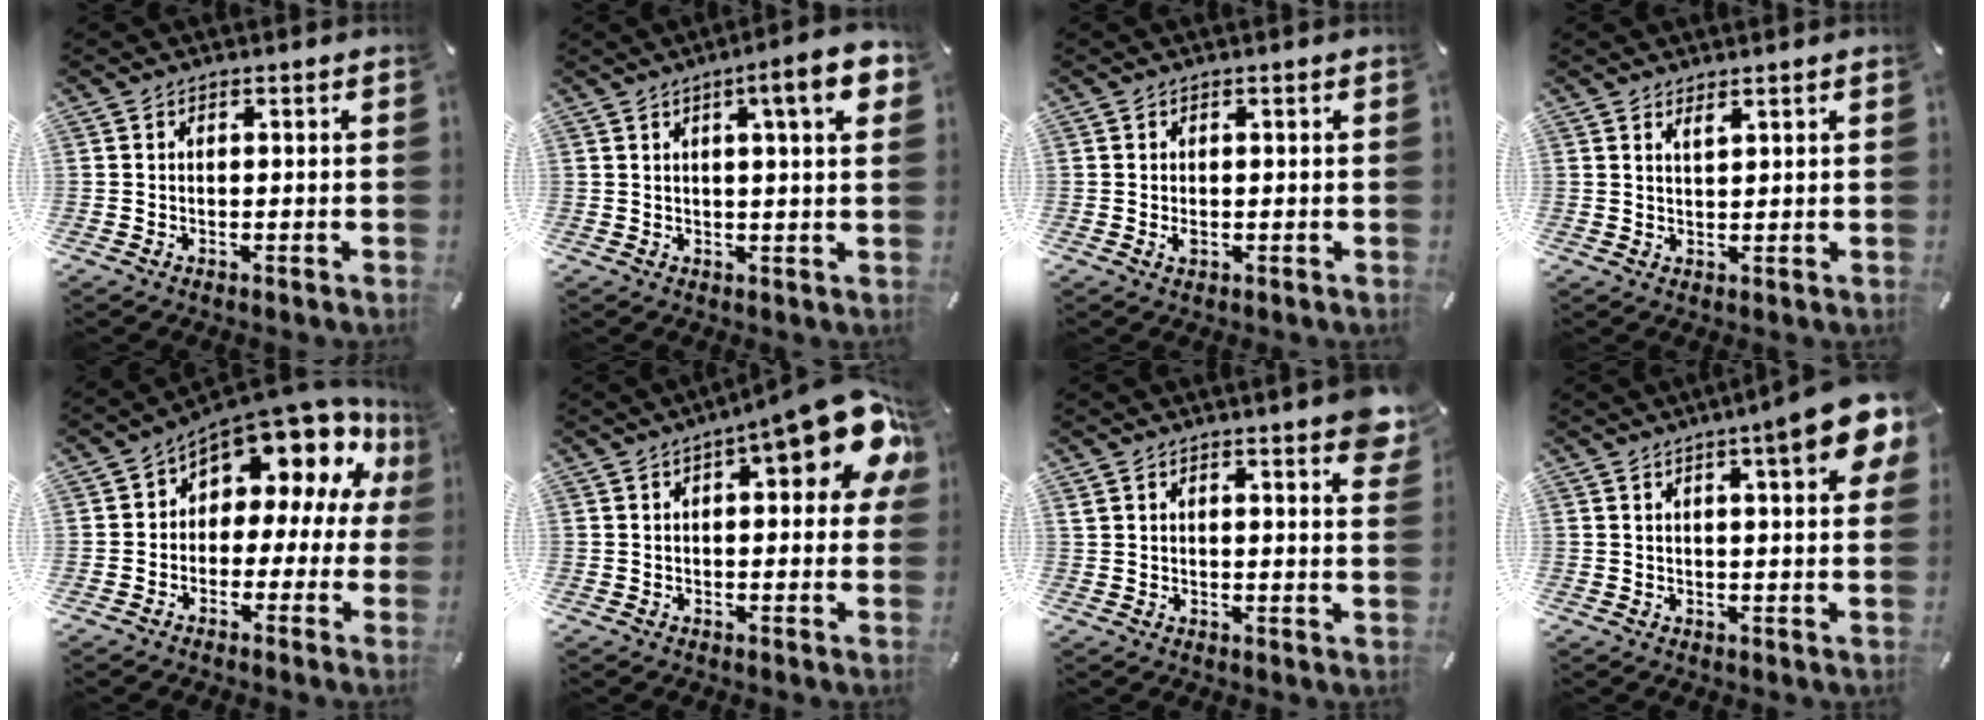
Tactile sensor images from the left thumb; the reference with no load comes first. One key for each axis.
{"total": 9.9, "fx": 3.9, "fy": 1.4, "fz": 9.0, "tx": -0.125, "ty": -0.012, "tz": 0.054}
{"total": 1.0, "fx": -0.1, "fy": 0.6, "fz": 0.8, "tx": -0.015, "ty": -0.001, "tz": -0.002}
{"total": 1.7, "fx": 1.5, "fy": 0.1, "fz": 0.7, "tx": -0.015, "ty": -0.002, "tz": 0.028}
{"total": 14.5, "fx": 8.8, "fy": 7.8, "fz": 8.4, "tx": -0.125, "ty": -0.077, "tz": 0.150}
{"total": 16.5, "fx": 6.8, "fy": 5.2, "fz": 14.2, "tx": -0.184, "ty": -0.031, "tz": 0.104}
{"total": 5.1, "fx": 4.1, "fy": 1.1, "fz": 2.9, "tx": -0.044, "ty": -0.023, "tz": 0.072}
{"total": 11.3, "fx": 5.8, "fy": 2.2, "fz": 9.5, "tx": -0.136, "ty": -0.025, "tz": 0.093}